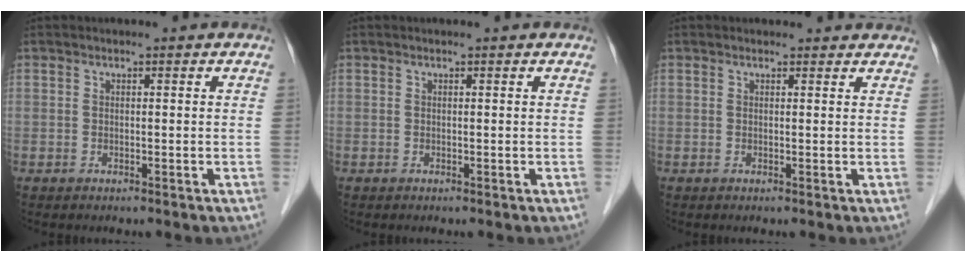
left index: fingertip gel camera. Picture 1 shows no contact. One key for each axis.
{"total": 0.0}
{"total": 3.5, "fx": 3.2, "fy": 1.1, "fz": 0.5, "tx": -0.003, "ty": 0.015, "tz": 0.028}